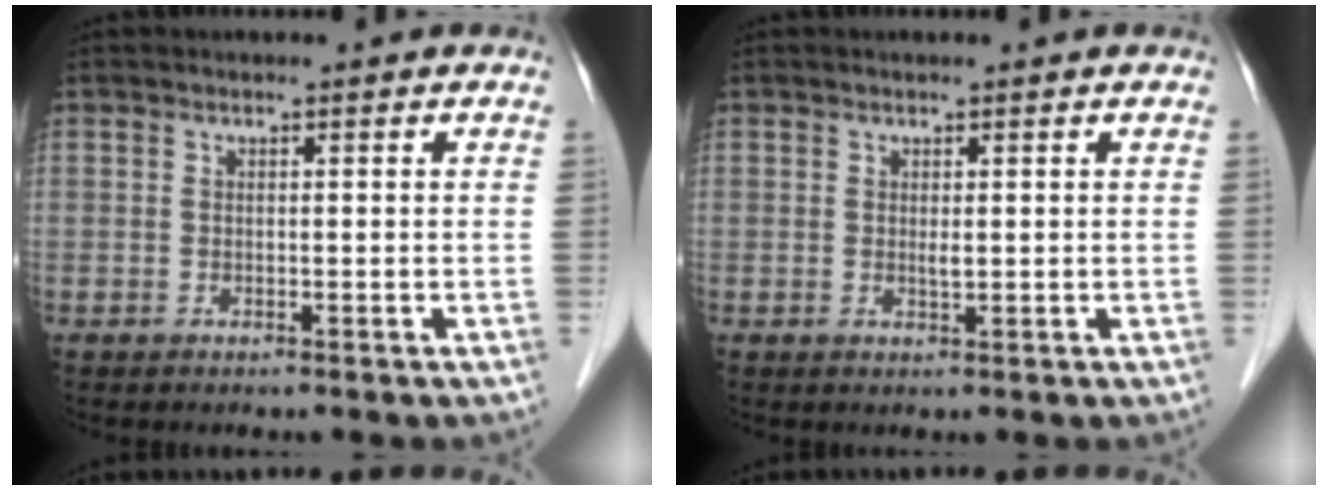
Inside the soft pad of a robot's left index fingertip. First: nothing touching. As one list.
[{"total": 0.9, "force": [0.0, 0.2, 0.9], "torque": [-0.020, -0.007, 0.002]}]